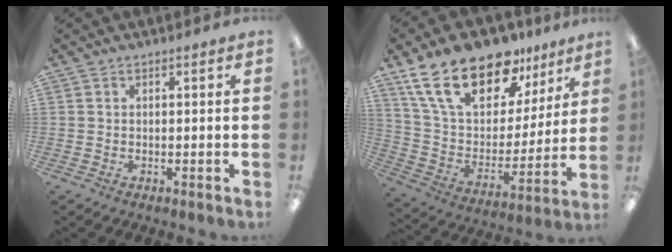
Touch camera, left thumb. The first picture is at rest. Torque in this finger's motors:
{"motor_torque": [0.44, 0.55, 1.21, -1.56, 0.15]}